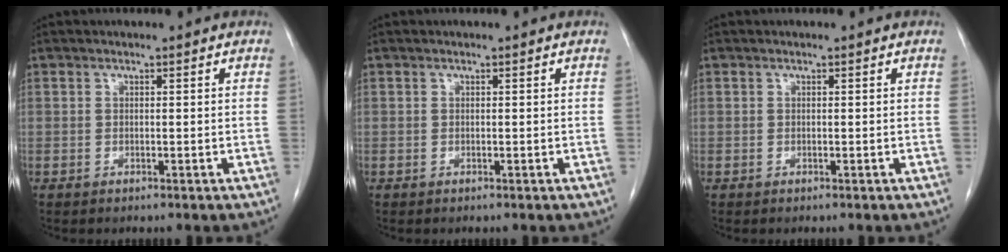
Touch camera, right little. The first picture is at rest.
{"total": 0.0}
{"total": 0.0}